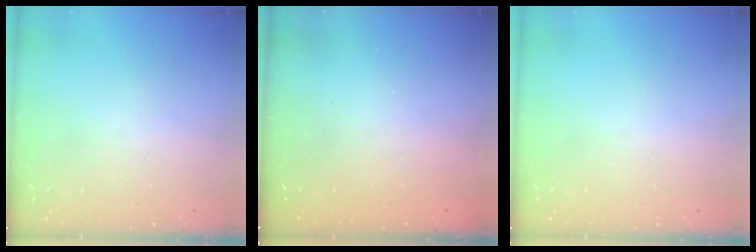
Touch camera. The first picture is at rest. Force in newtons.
{"total": 2.4, "press": 2.3, "slide": 0.7}
{"total": 0.0}